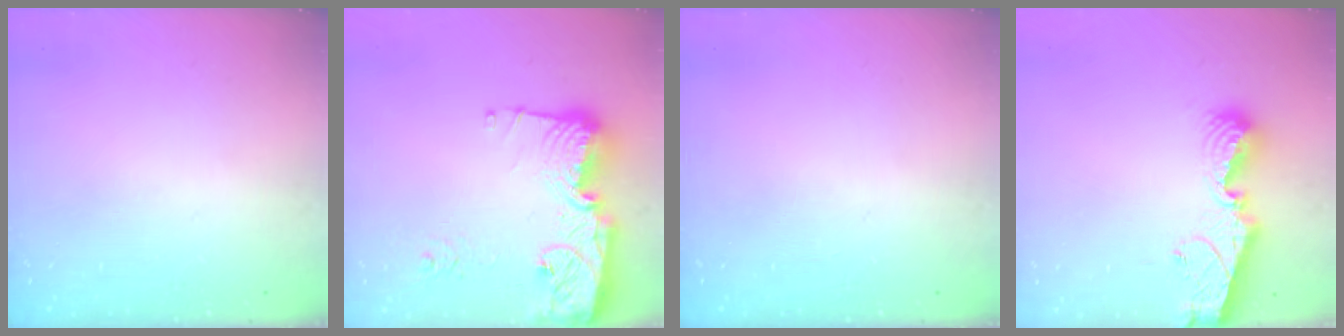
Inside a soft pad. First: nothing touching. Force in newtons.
{"total": 18.9, "press": 18.8, "slide": 1.7}
{"total": 0.0}
{"total": 9.2, "press": 9.2, "slide": 1.1}